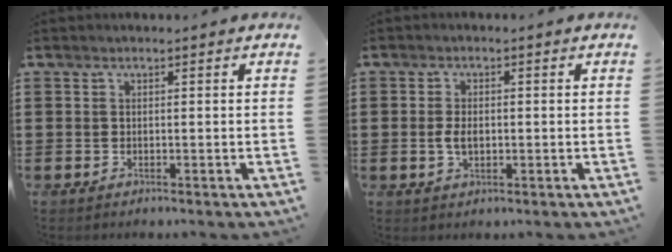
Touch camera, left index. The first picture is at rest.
{"total": 3.2, "force": [-0.2, 1.8, 2.7], "torque": [-0.060, 0.002, -0.006]}